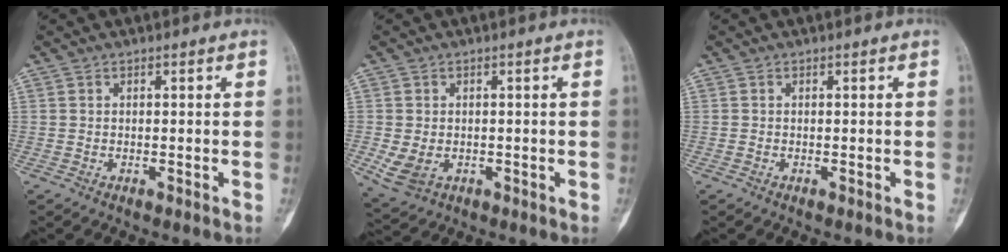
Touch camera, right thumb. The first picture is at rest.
{"total": 4.9, "force": [-0.9, 3.8, 2.9], "torque": [-0.058, -0.001, -0.002]}
{"total": 0.0}